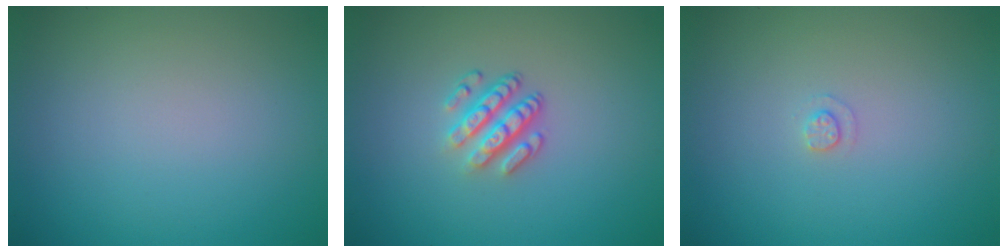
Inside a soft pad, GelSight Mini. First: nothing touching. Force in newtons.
{"total": 3.3, "press": 2.5, "slide": 2.2}
{"total": 0.9, "press": 0.9, "slide": 0.2}